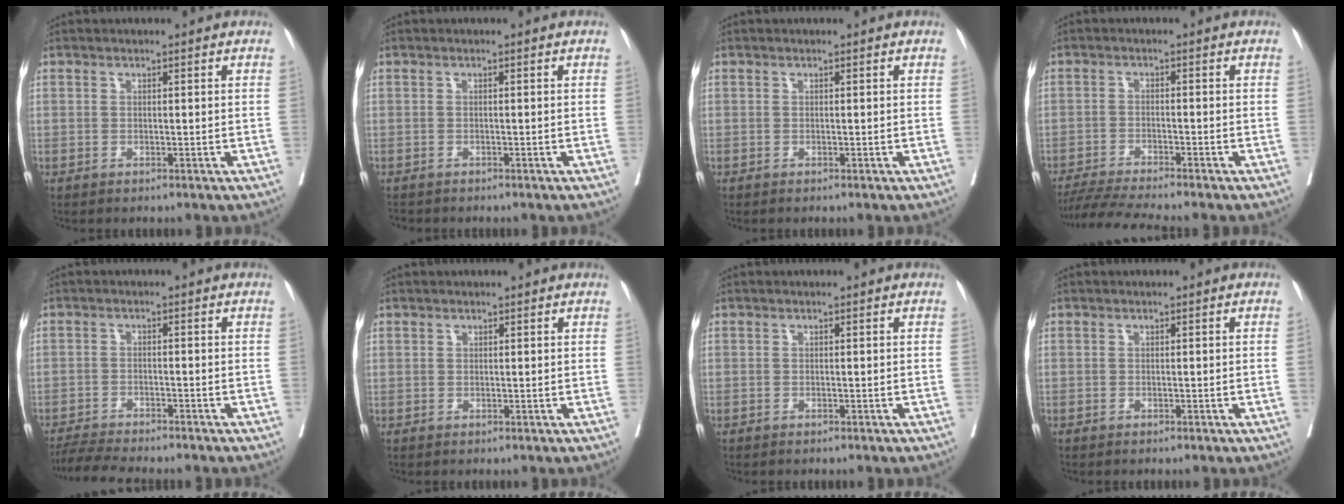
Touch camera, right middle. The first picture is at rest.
{"total": 1.9, "force": [-1.8, 0.4, 0.5], "torque": [-0.016, -0.007, -0.028]}
{"total": 0.0}
{"total": 7.7, "force": [-6.9, -1.3, 3.1], "torque": [-0.049, -0.022, -0.119]}
{"total": 7.1, "force": [-6.5, -0.1, 2.7], "torque": [-0.044, -0.017, -0.108]}
{"total": 0.9, "force": [0.4, 0.7, -0.1], "torque": [0.008, 0.003, 0.005]}
{"total": 0.5, "force": [-0.4, -0.1, 0.3], "torque": [-0.005, 0.001, -0.006]}
{"total": 0.0}